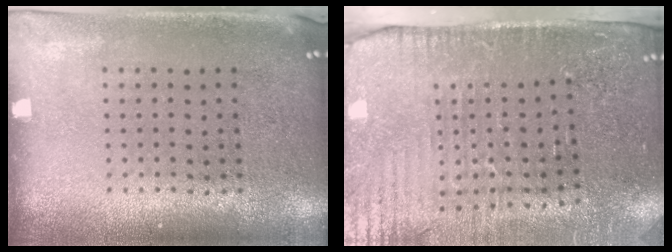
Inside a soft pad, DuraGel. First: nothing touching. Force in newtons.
{"total": 4.2, "press": 3.7, "slide": 2.1}